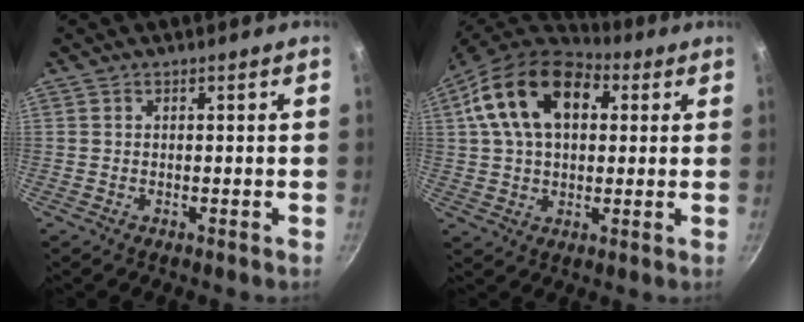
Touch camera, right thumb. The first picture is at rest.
{"total": 17.9, "force": [5.4, 11.4, 12.7], "torque": [-0.197, 0.013, 0.078]}